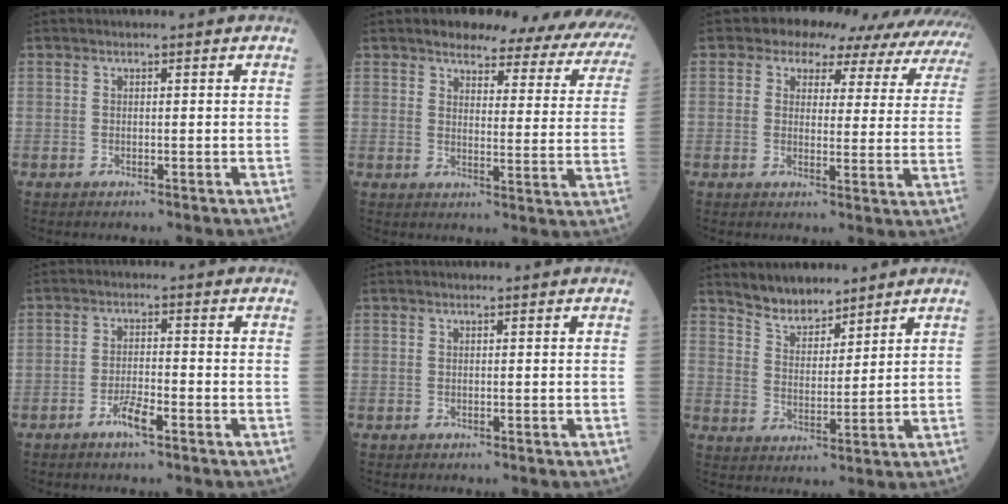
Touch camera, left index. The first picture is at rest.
{"total": 19.7, "force": [16.9, 5.0, 8.8], "torque": [-0.084, -0.040, 0.174]}
{"total": 16.0, "force": [14.3, 6.3, 3.6], "torque": [-0.016, -0.011, 0.126]}
{"total": 3.4, "force": [-2.2, 0.5, 2.6], "torque": [-0.054, -0.001, -0.040]}
{"total": 0.0}
{"total": 6.0, "force": [5.4, 1.9, 1.6], "torque": [-0.039, 0.005, 0.111]}